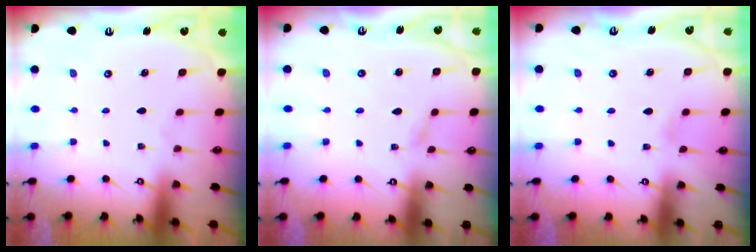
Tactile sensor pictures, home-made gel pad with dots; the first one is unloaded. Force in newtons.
{"total": 1.2, "press": 1.2, "slide": 0.1}
{"total": 3.8, "press": 3.8, "slide": 0.5}